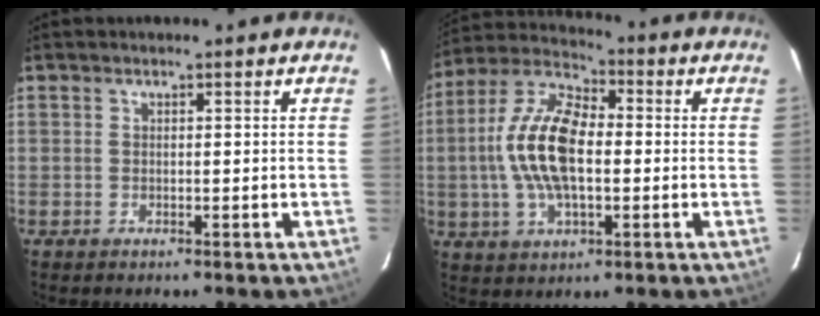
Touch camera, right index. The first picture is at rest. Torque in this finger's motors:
{"motor_torque": [2.14, 0.00, 1.05, 0.21]}